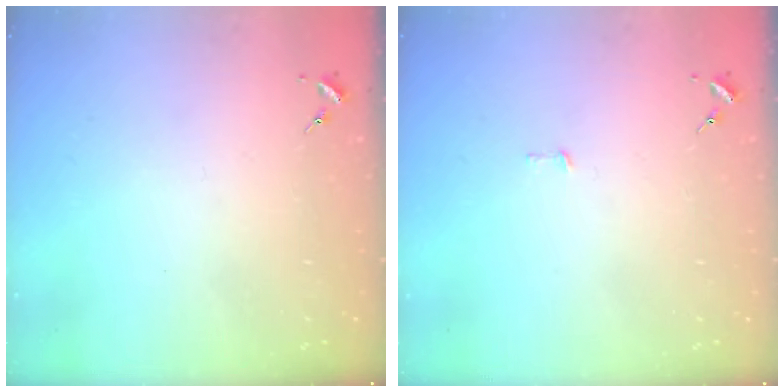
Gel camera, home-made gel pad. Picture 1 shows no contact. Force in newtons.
{"total": 1.9, "press": 1.9, "slide": 0.1}